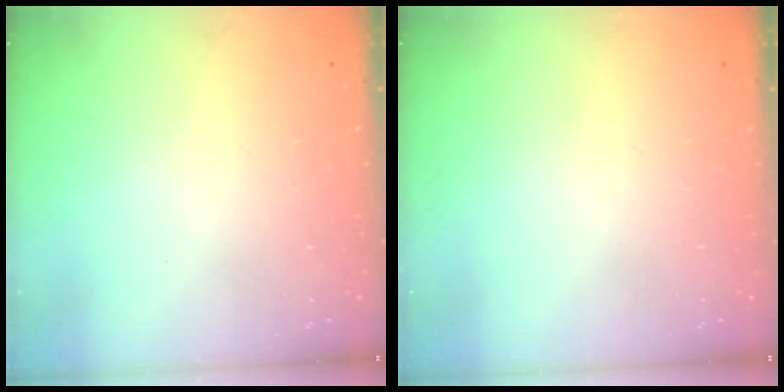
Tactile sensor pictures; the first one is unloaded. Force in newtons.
{"total": 0.0}